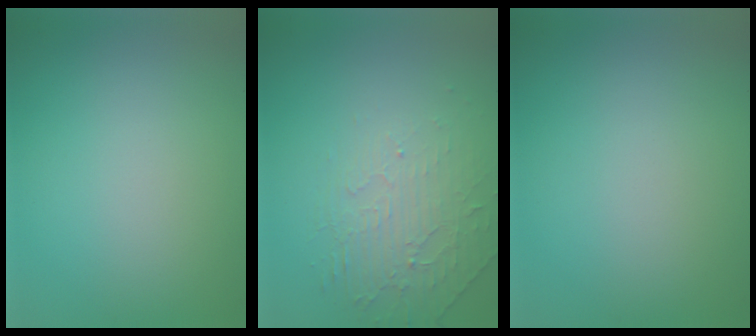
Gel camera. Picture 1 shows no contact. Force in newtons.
{"total": 2.2, "press": 1.5, "slide": 1.7}
{"total": 0.0}